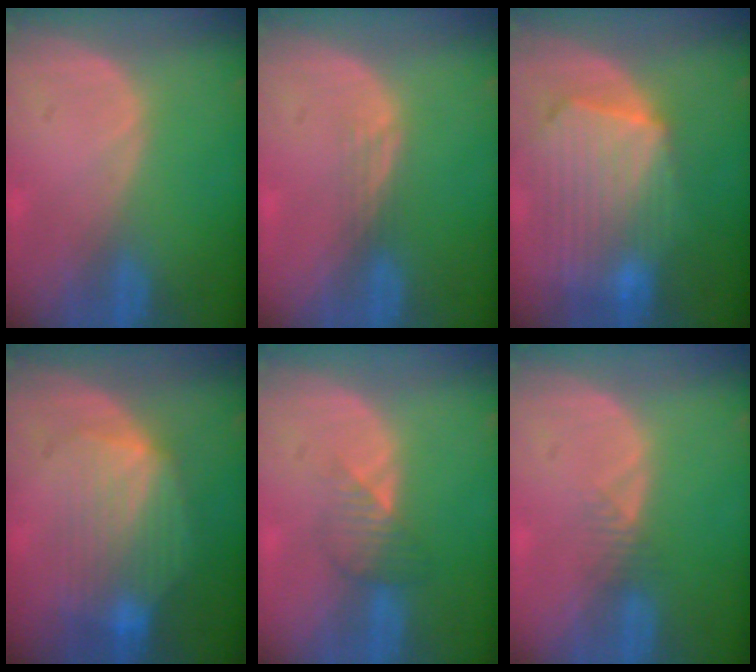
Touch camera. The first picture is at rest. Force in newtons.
{"total": 1.5, "press": 1.2, "slide": 0.9}
{"total": 10.8, "press": 9.5, "slide": 5.2}
{"total": 8.5, "press": 7.9, "slide": 3.0}
{"total": 3.4, "press": 3.1, "slide": 1.5}
{"total": 1.6, "press": 1.4, "slide": 0.9}